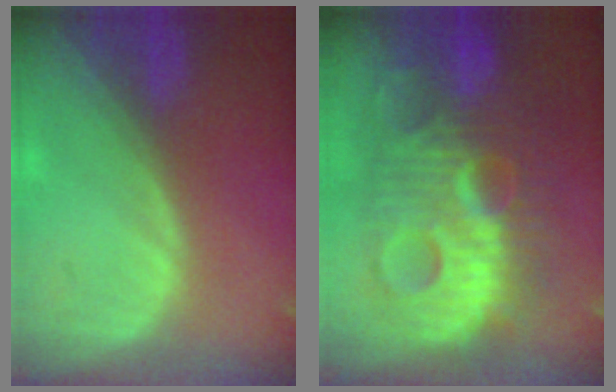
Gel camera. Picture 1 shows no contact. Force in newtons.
{"total": 13.6, "press": 13.5, "slide": 1.2}